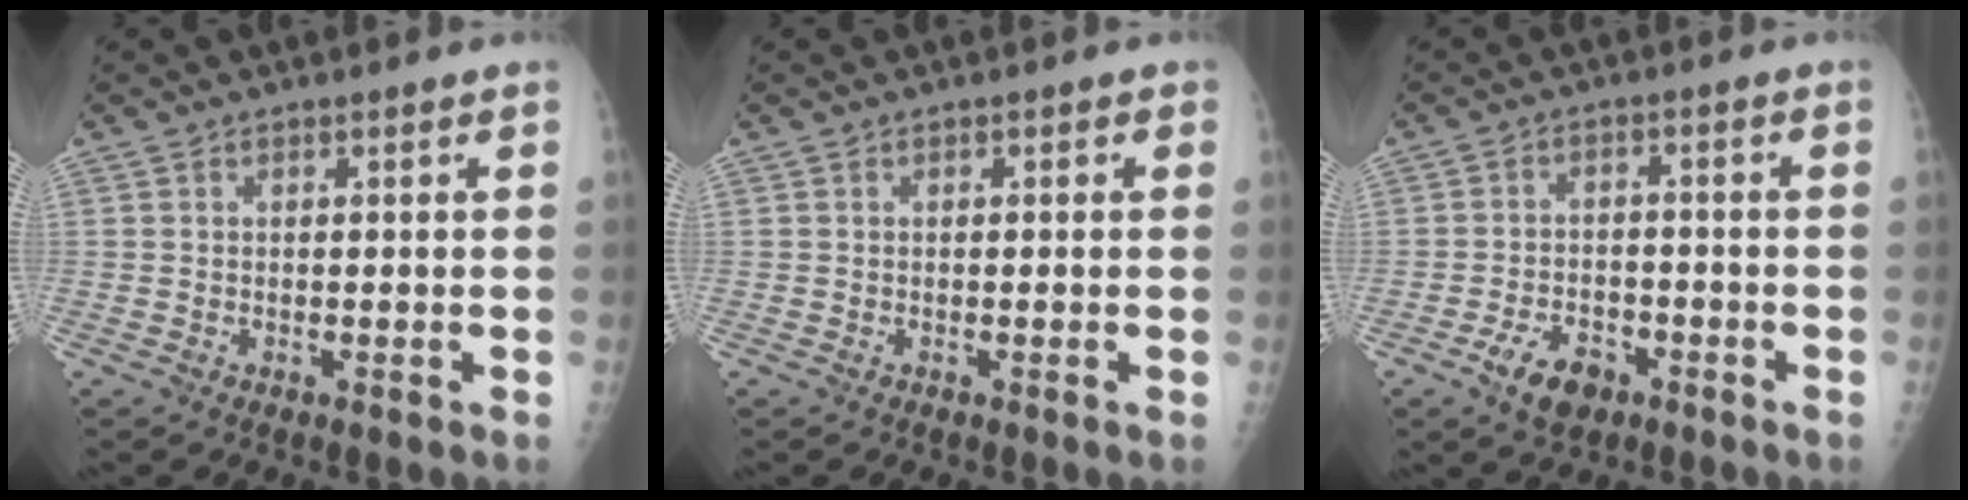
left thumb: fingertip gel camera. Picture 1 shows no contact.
{"total": 1.0, "force": [0.0, 0.6, 0.8], "torque": [0.001, 0.004, -0.008]}
{"total": 7.0, "force": [-4.1, 4.2, 3.9], "torque": [-0.055, 0.025, -0.067]}